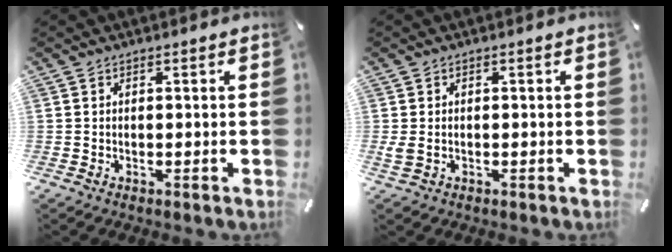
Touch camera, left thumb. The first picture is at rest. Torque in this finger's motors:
{"motor_torque": [0.24, 0.78, 0.03, 0.25, 0.07]}